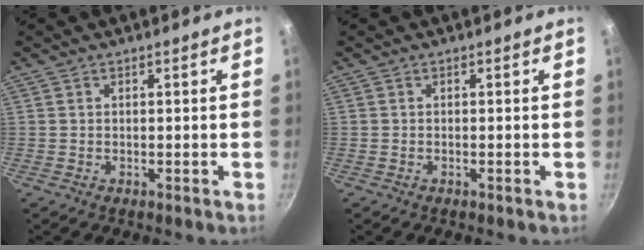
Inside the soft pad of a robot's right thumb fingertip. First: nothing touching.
{"total": 0.0}